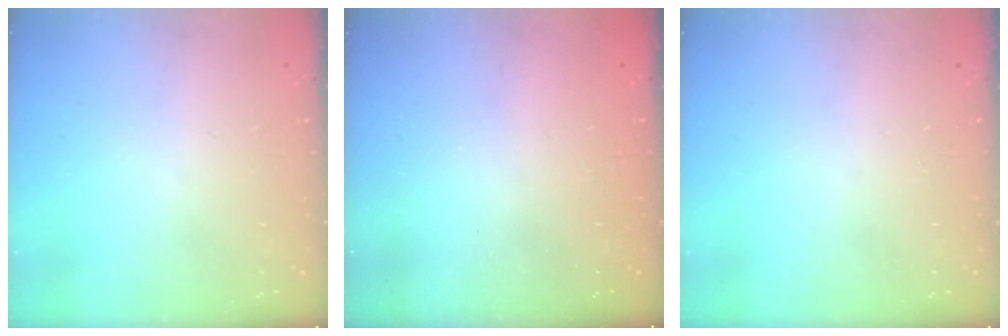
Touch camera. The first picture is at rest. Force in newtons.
{"total": 2.4, "press": 2.3, "slide": 0.7}
{"total": 0.0}